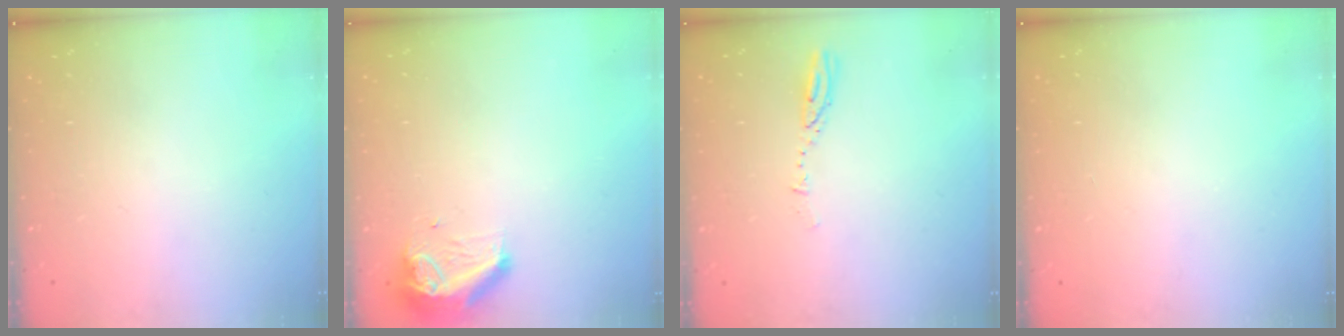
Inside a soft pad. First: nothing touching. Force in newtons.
{"total": 9.6, "press": 9.5, "slide": 0.6}
{"total": 3.1, "press": 3.1, "slide": 0.4}
{"total": 0.0}